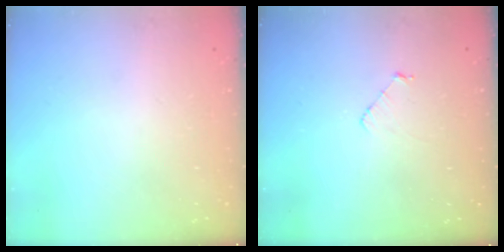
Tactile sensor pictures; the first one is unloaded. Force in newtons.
{"total": 3.2, "press": 3.2, "slide": 0.2}